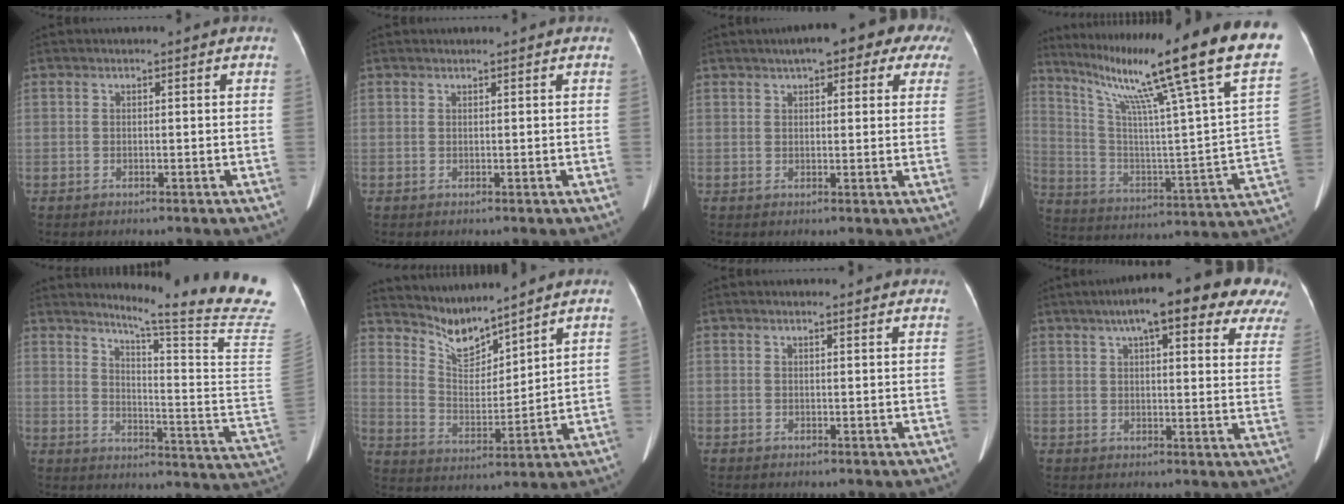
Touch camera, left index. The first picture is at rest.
{"total": 0.6, "force": [0.6, -0.1, 0.2], "torque": [-0.007, 0.005, 0.013]}
{"total": 12.6, "force": [8.0, 4.0, 8.9], "torque": [-0.106, 0.037, 0.092]}
{"total": 30.0, "force": [22.4, -1.2, 20.0], "torque": [-0.317, -0.066, 0.320]}
{"total": 23.1, "force": [20.5, -2.8, 10.4], "torque": [-0.152, -0.160, 0.244]}
{"total": 7.0, "force": [6.9, 0.8, 0.7], "torque": [-0.027, -0.006, 0.145]}
{"total": 2.0, "force": [1.8, 0.7, 0.3], "torque": [-0.008, 0.010, 0.014]}
{"total": 21.1, "force": [15.0, 4.4, 14.2], "torque": [-0.195, 0.039, 0.174]}